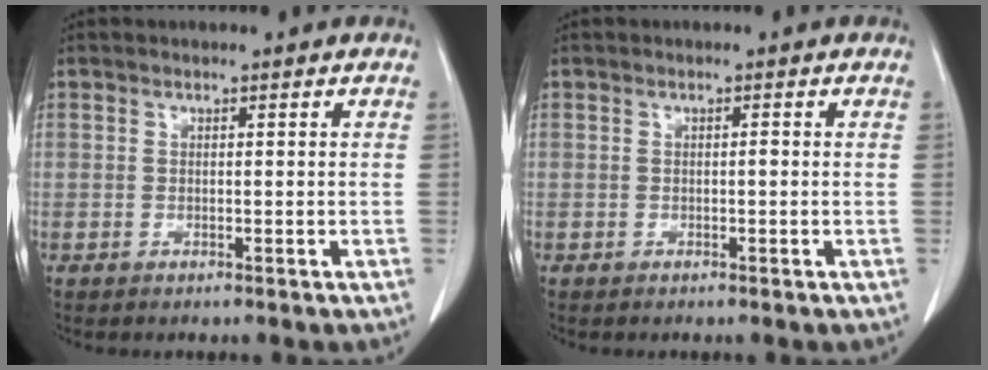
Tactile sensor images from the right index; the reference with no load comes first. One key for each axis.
{"total": 0.6, "fx": -0.1, "fy": 0.2, "fz": 0.6, "tx": -0.011, "ty": 0.001, "tz": -0.001}